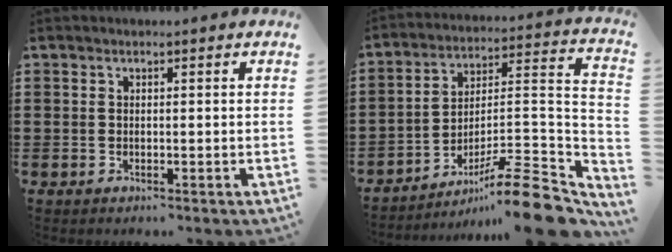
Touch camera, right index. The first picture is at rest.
{"total": 12.6, "force": [-9.4, 1.7, 8.3], "torque": [-0.117, 0.027, -0.174]}